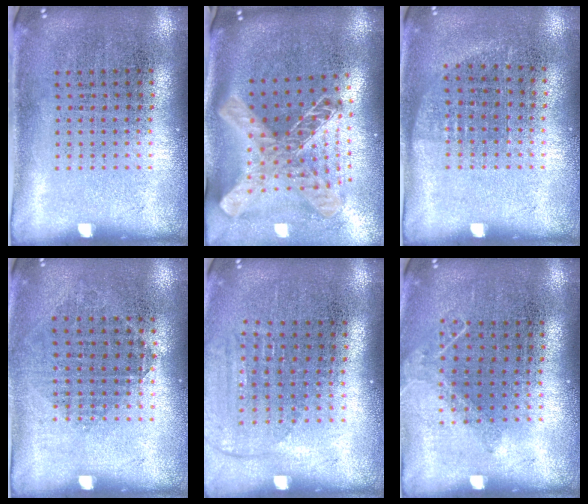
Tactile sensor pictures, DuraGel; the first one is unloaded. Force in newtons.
{"total": 2.3, "press": 1.7, "slide": 1.5}
{"total": 0.7, "press": 0.6, "slide": 0.4}
{"total": 0.9, "press": 0.8, "slide": 0.4}
{"total": 1.3, "press": 1.2, "slide": 0.6}
{"total": 0.9, "press": 0.9, "slide": 0.1}